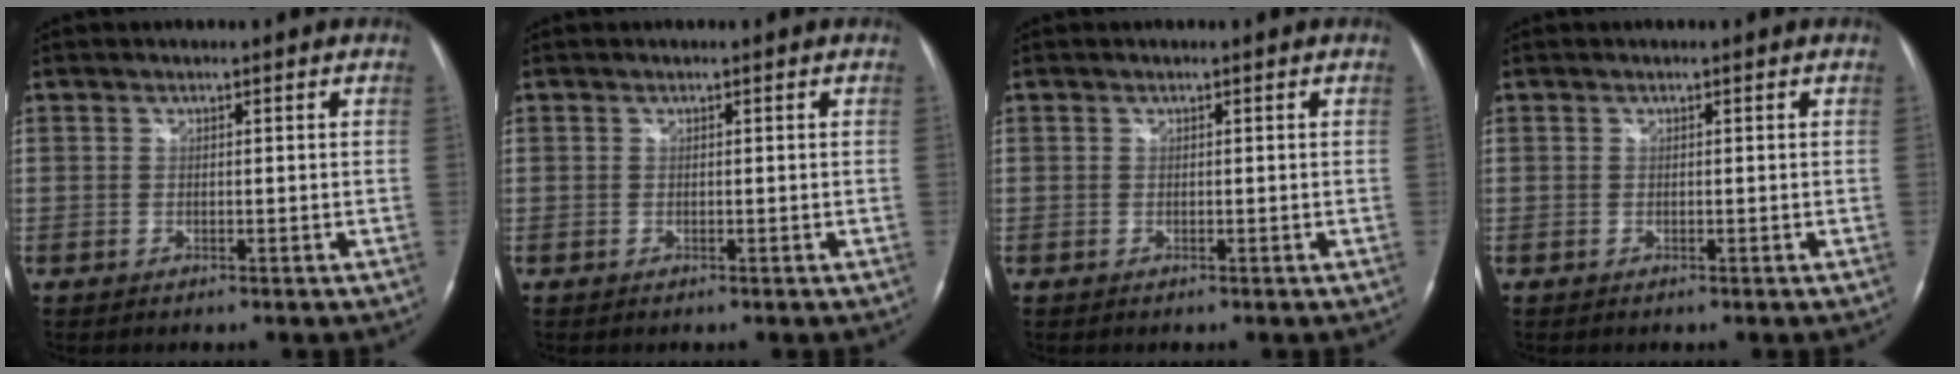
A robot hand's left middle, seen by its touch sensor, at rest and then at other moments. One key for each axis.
{"total": 0.0}
{"total": 0.0}
{"total": 0.0}